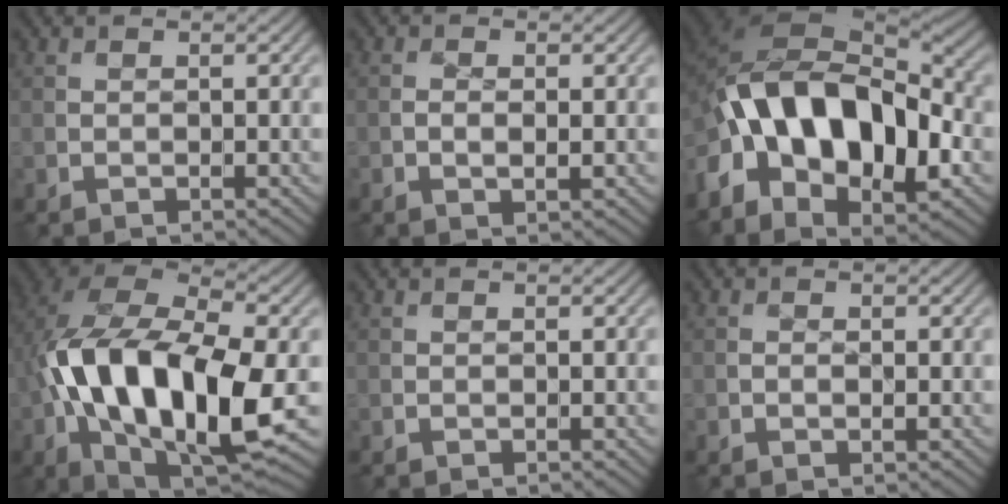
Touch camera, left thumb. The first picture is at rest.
{"total": 1.5, "force": [-0.3, 0.7, 1.2], "torque": [-0.019, 0.000, -0.007]}
{"total": 16.6, "force": [-3.1, 9.8, 13.0], "torque": [-0.227, 0.005, -0.064]}
{"total": 19.2, "force": [-2.3, 10.6, 15.8], "torque": [-0.334, -0.008, -0.040]}
{"total": 0.0}
{"total": 0.8, "force": [-0.2, 0.4, 0.6], "torque": [-0.010, 0.000, -0.004]}